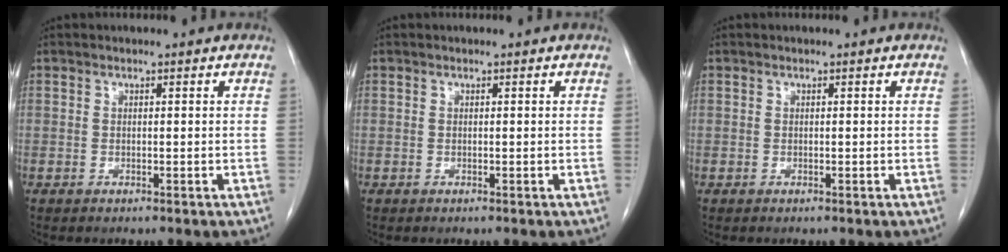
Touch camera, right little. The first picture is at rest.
{"total": 0.0}
{"total": 0.0}